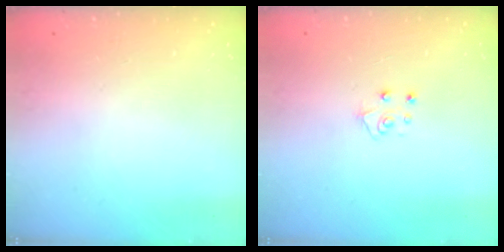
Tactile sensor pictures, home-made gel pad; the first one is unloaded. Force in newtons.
{"total": 5.1, "press": 5.1, "slide": 0.5}